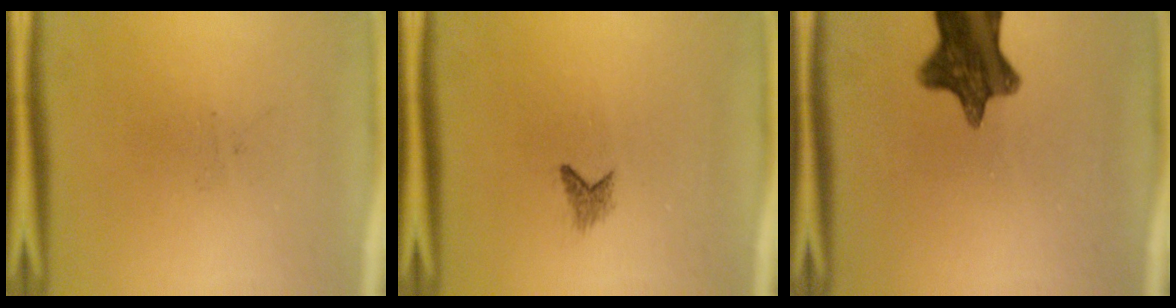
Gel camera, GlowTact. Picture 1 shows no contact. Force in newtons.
{"total": 1.2}
{"total": 11.2}